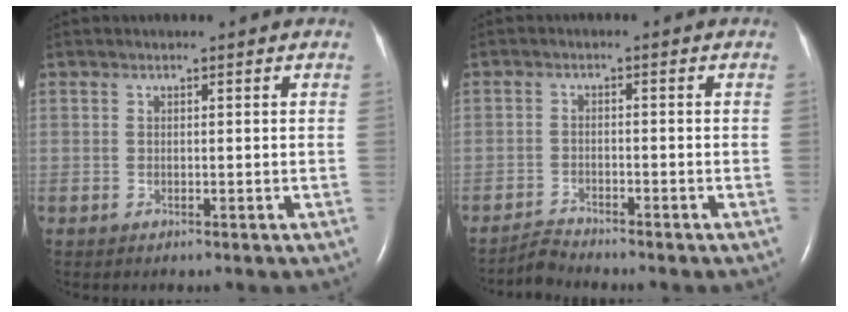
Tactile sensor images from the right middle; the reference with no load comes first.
{"total": 2.5, "force": [-2.4, -0.5, -0.5], "torque": [0.010, -0.019, -0.046]}